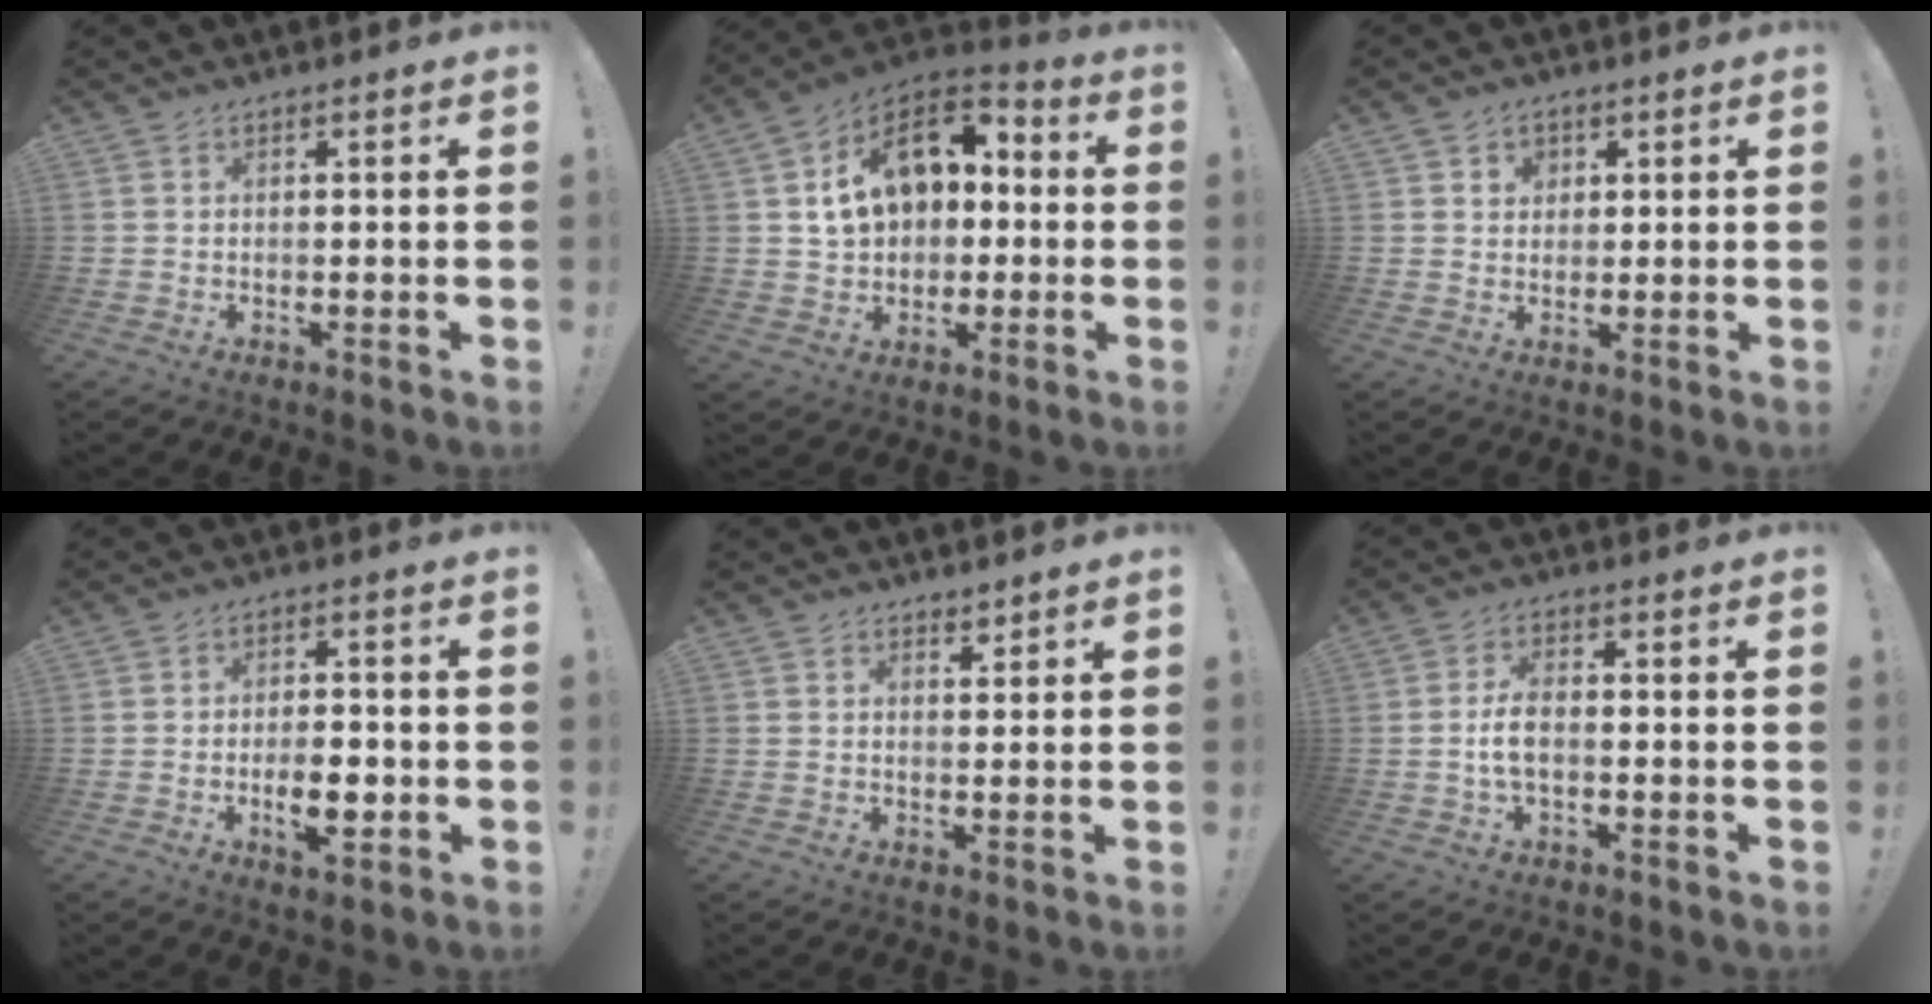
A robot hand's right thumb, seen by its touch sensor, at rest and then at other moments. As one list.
[{"total": 16.4, "force": [4.1, 11.8, 10.7], "torque": [-0.153, -0.003, 0.075]}, {"total": 3.4, "force": [1.3, 3.0, 0.8], "torque": [-0.006, -0.004, 0.022]}, {"total": 7.8, "force": [-2.3, 3.4, 6.6], "torque": [-0.103, 0.003, -0.039]}, {"total": 2.0, "force": [1.8, 0.9, 0.2], "torque": [0.013, -0.015, 0.030]}, {"total": 5.7, "force": [-0.9, 2.6, 5.0], "torque": [-0.103, -0.001, -0.017]}]